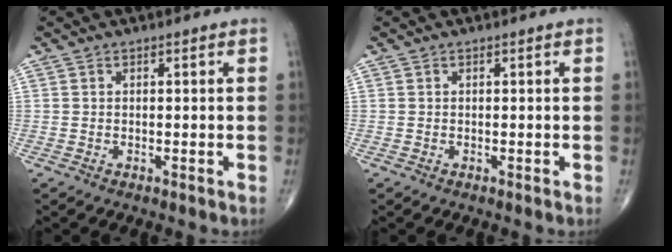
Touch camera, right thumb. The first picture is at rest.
{"total": 0.0}